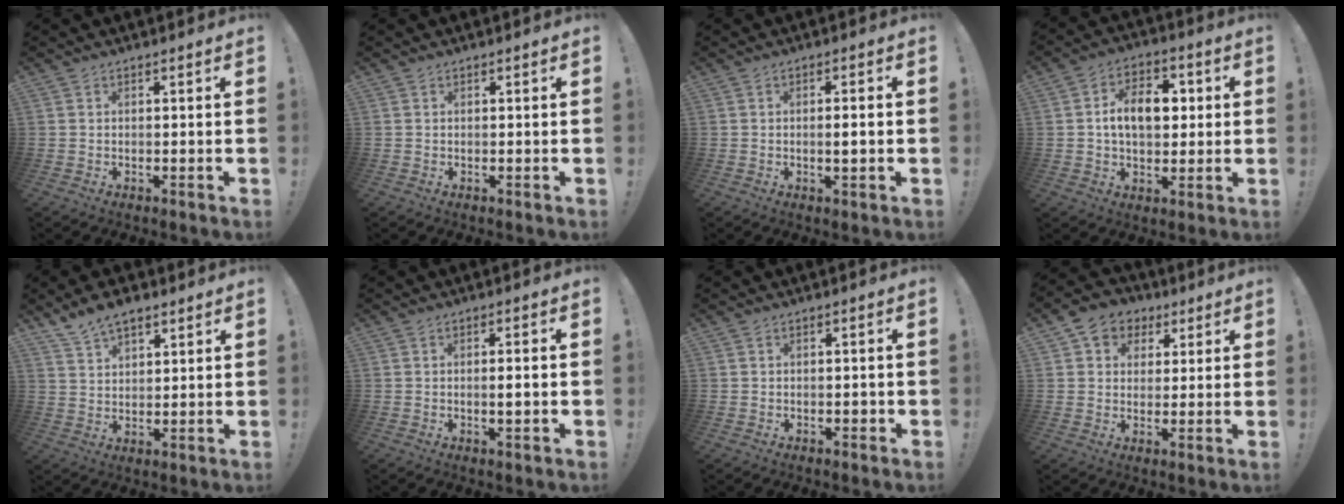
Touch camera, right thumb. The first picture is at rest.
{"total": 0.0}
{"total": 2.8, "force": [-0.3, 0.0, 2.8], "torque": [-0.041, -0.004, -0.010]}
{"total": 12.1, "force": [1.2, 7.9, 9.1], "torque": [-0.136, 0.018, 0.023]}
{"total": 7.5, "force": [5.7, 3.5, 3.3], "torque": [-0.057, -0.025, 0.107]}
{"total": 2.6, "force": [-0.3, 0.0, 2.6], "torque": [-0.028, -0.007, -0.010]}
{"total": 1.1, "force": [-0.5, 0.5, 0.7], "torque": [-0.009, 0.001, -0.009]}
{"total": 8.2, "force": [3.0, 7.2, 2.4], "torque": [-0.030, -0.011, 0.062]}